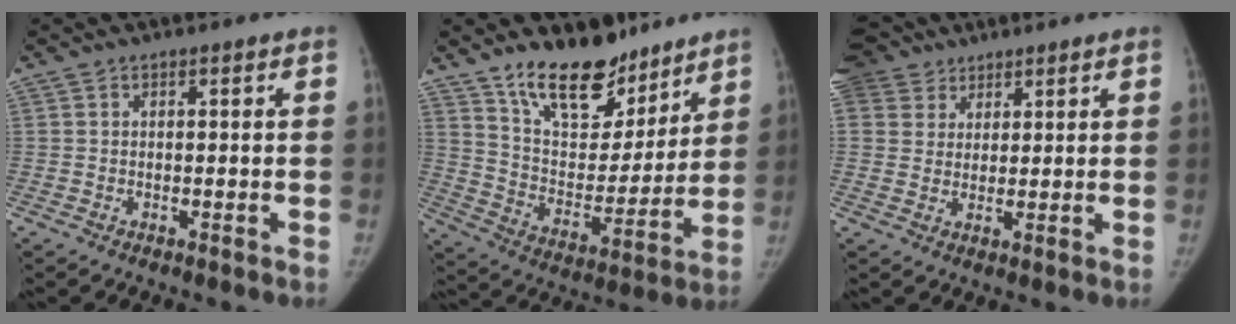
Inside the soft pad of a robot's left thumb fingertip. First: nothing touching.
{"total": 18.5, "force": [13.6, 9.1, 8.6], "torque": [-0.083, -0.091, 0.228]}
{"total": 12.5, "force": [6.8, 9.8, 3.8], "torque": [-0.078, 0.014, 0.128]}